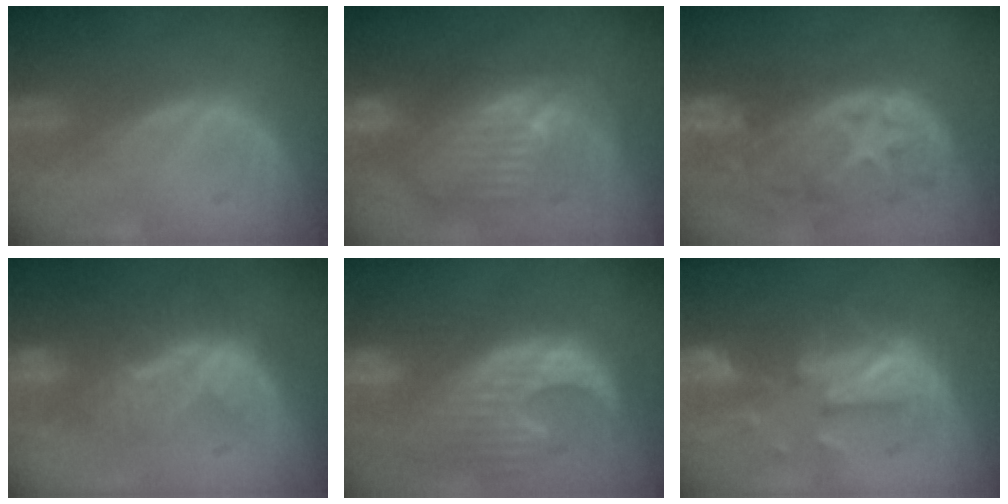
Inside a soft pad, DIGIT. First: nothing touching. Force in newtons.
{"total": 10.5, "press": 9.4, "slide": 4.7}
{"total": 12.4, "press": 10.5, "slide": 6.7}
{"total": 8.3, "press": 8.0, "slide": 2.4}
{"total": 12.8, "press": 11.1, "slide": 6.2}
{"total": 8.6, "press": 8.5, "slide": 1.2}